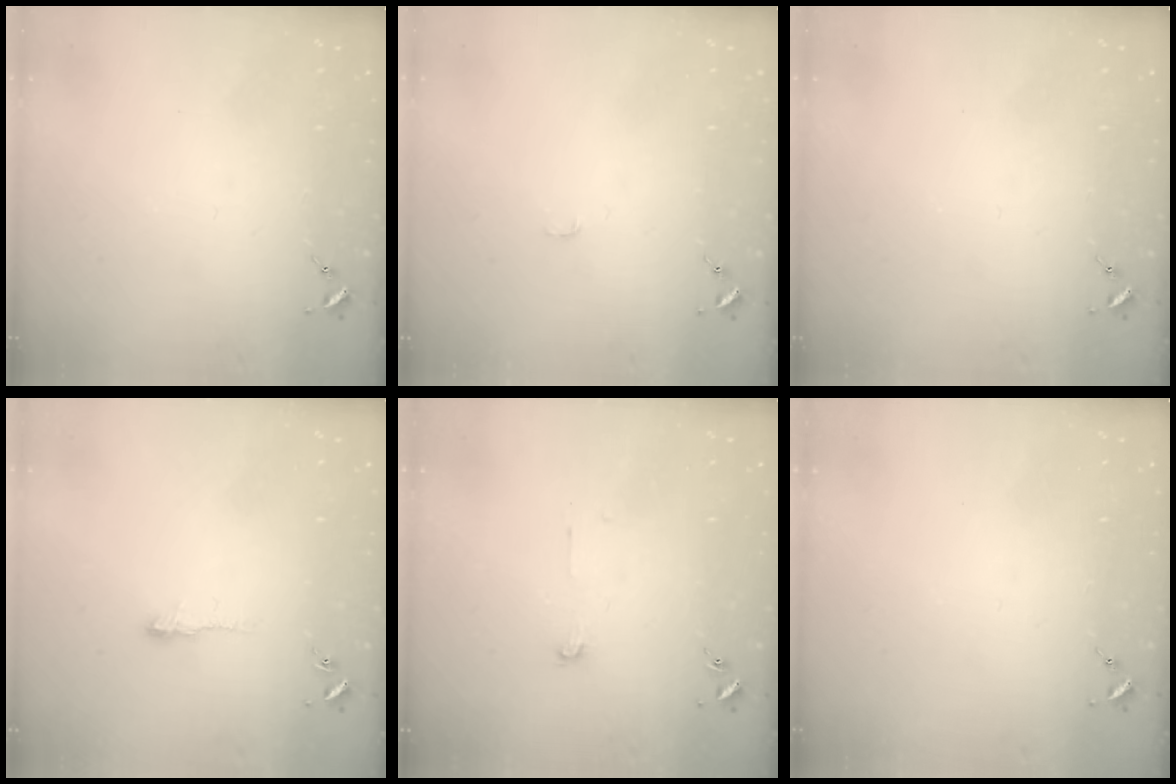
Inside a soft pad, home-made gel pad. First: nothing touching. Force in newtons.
{"total": 2.7, "press": 2.7, "slide": 0.3}
{"total": 0.0}
{"total": 4.3, "press": 4.3, "slide": 0.5}
{"total": 3.8, "press": 3.8, "slide": 0.3}
{"total": 0.0}